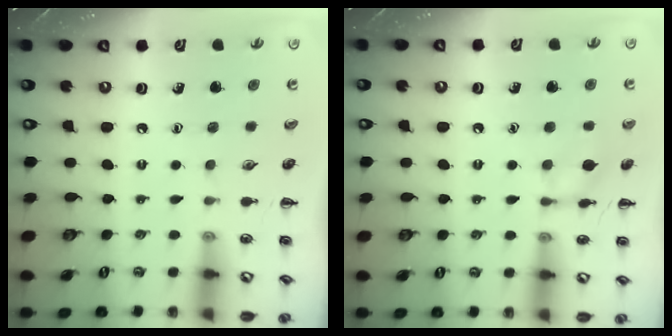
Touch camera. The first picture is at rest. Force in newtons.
{"total": 7.7, "press": 7.6, "slide": 1.3}